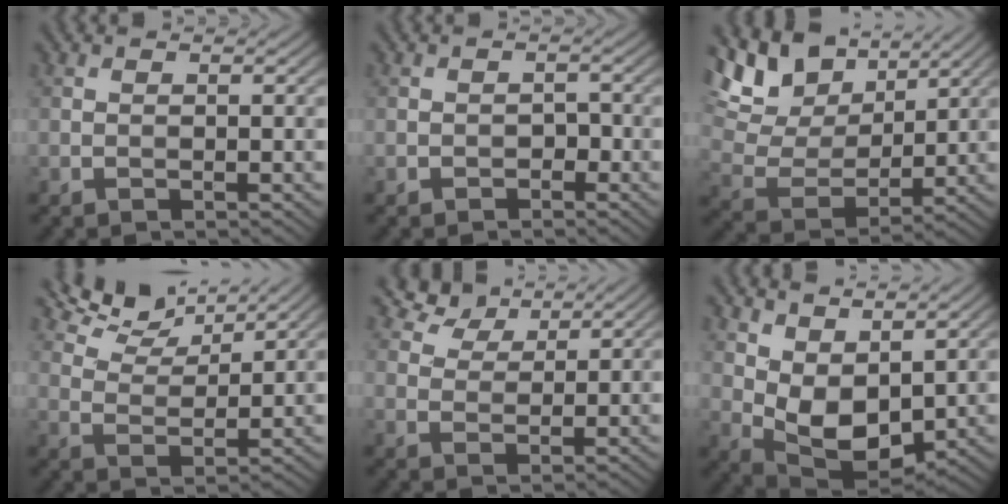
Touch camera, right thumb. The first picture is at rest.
{"total": 1.3, "force": [-0.8, 0.9, 0.6], "torque": [-0.006, 0.002, -0.014]}
{"total": 13.4, "force": [8.2, 7.0, 7.9], "torque": [-0.213, 0.024, 0.135]}
{"total": 6.7, "force": [5.4, 2.2, 3.2], "torque": [-0.074, 0.009, 0.107]}
{"total": 4.8, "force": [3.5, 2.5, 2.2], "torque": [-0.050, 0.009, 0.069]}
{"total": 8.3, "force": [3.1, 4.7, 6.1], "torque": [-0.135, -0.005, 0.064]}